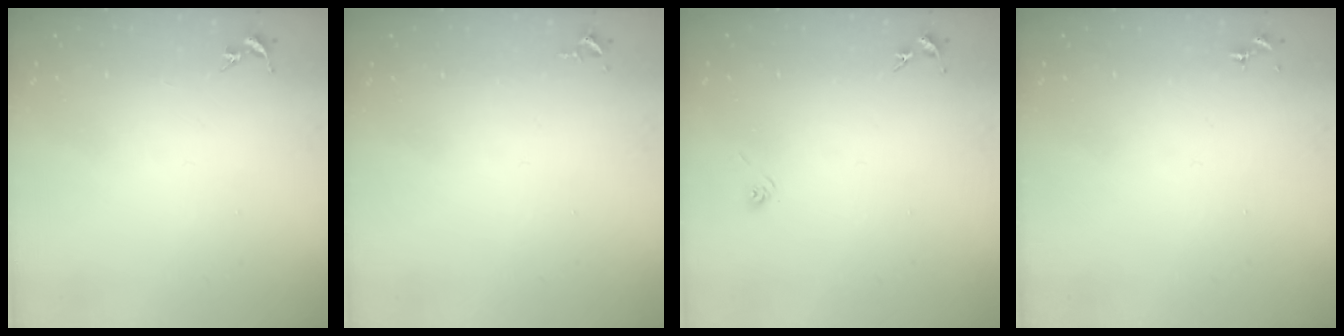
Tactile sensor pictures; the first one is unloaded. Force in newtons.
{"total": 2.6, "press": 2.6, "slide": 0.4}
{"total": 2.9, "press": 2.5, "slide": 1.5}
{"total": 0.0}